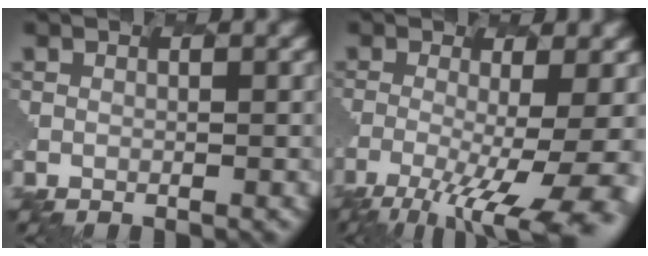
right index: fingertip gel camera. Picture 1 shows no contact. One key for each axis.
{"total": 10.1, "fx": -4.4, "fy": 2.9, "fz": 8.6, "tx": -0.127, "ty": -0.017, "tz": -0.059}